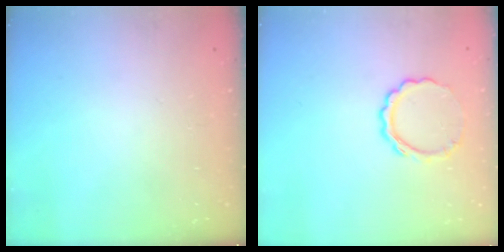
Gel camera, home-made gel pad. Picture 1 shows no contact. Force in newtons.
{"total": 6.6, "press": 6.6, "slide": 0.6}